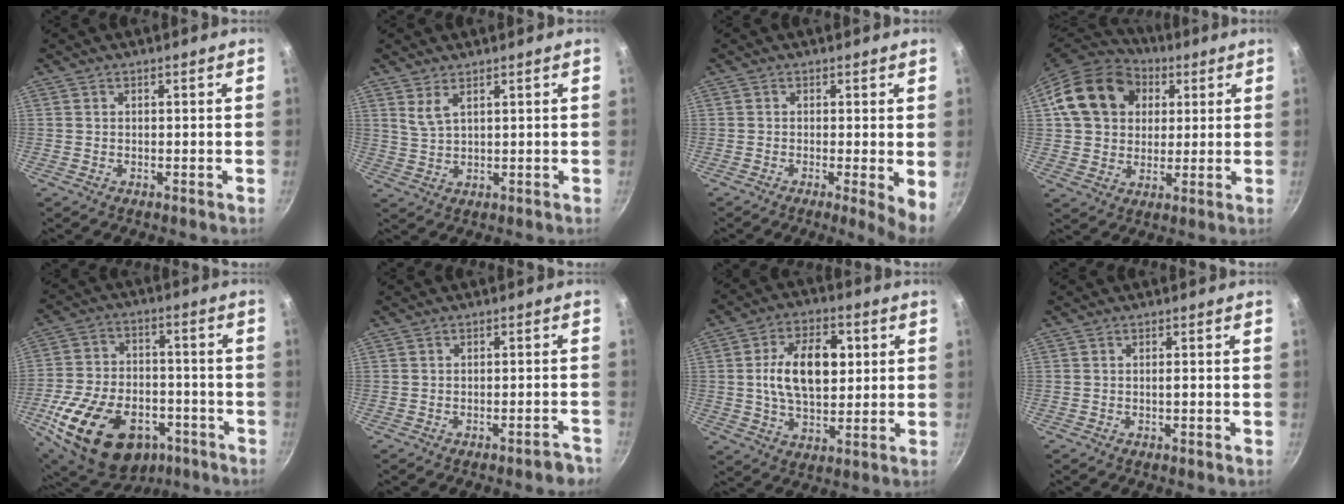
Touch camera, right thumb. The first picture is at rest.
{"total": 3.3, "force": [2.0, 1.1, 2.5], "torque": [-0.050, -0.016, 0.045]}
{"total": 5.0, "force": [-0.5, 0.9, 5.0], "torque": [-0.065, -0.012, -0.008]}
{"total": 18.1, "force": [5.1, 14.4, 9.8], "torque": [-0.161, 0.018, 0.081]}
{"total": 24.4, "force": [-10.6, 15.7, 15.3], "torque": [-0.255, 0.041, -0.161]}
{"total": 3.4, "force": [-2.7, 0.8, 1.9], "torque": [-0.013, 0.036, -0.016]}
{"total": 14.2, "force": [2.2, 8.6, 11.1], "torque": [-0.159, 0.002, 0.032]}
{"total": 0.6, "force": [-0.2, 0.1, 0.6], "torque": [-0.012, 0.004, -0.005]}